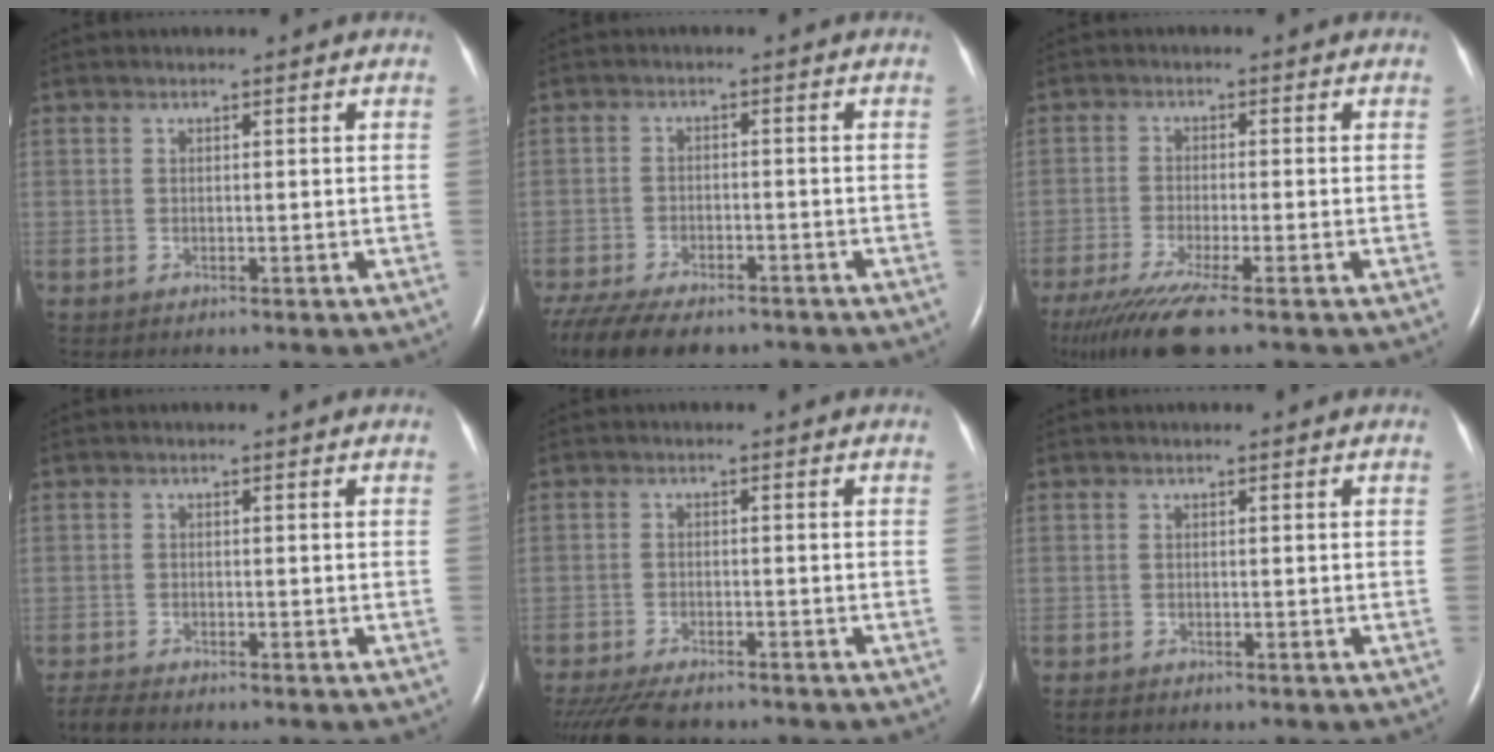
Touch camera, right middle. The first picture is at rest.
{"total": 15.5, "force": [-11.9, 6.2, 7.7], "torque": [-0.186, -0.022, -0.176]}
{"total": 10.6, "force": [-7.7, 0.7, 7.2], "torque": [-0.129, -0.030, -0.133]}
{"total": 2.0, "force": [-1.9, 0.2, 0.6], "torque": [-0.020, -0.009, -0.033]}
{"total": 9.4, "force": [-7.9, 2.4, 4.3], "torque": [-0.071, -0.014, -0.122]}
{"total": 0.6, "force": [-0.5, 0.2, 0.1], "torque": [-0.008, -0.002, -0.008]}